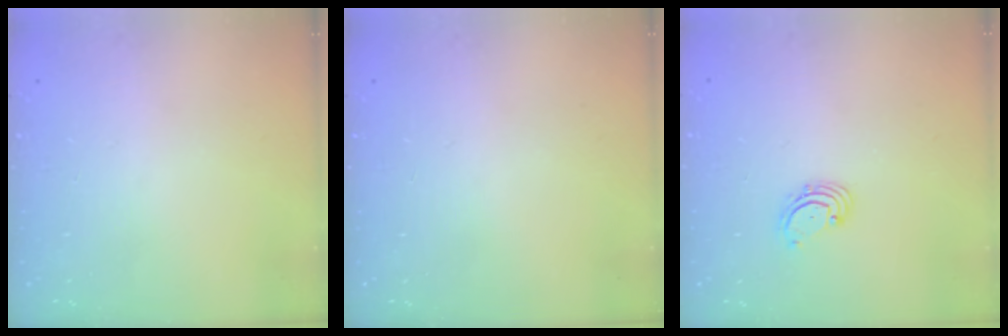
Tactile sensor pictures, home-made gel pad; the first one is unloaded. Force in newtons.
{"total": 0.0}
{"total": 1.9, "press": 1.8, "slide": 0.2}